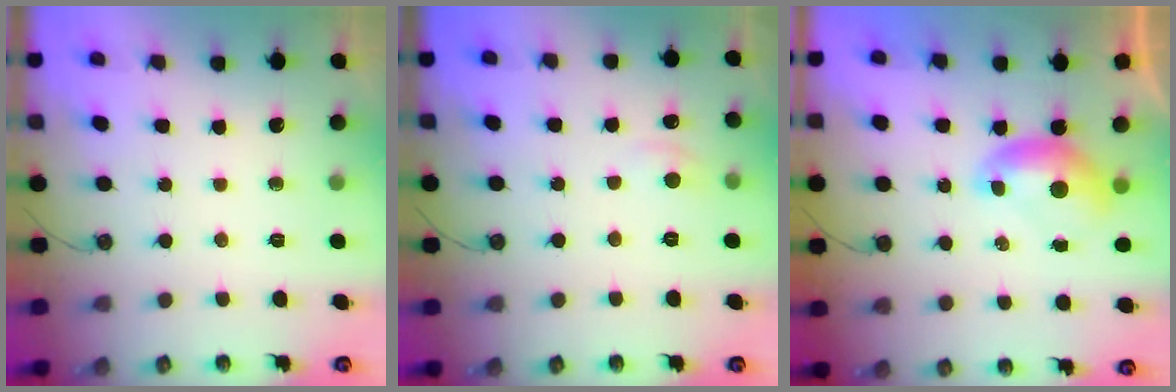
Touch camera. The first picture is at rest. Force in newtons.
{"total": 0.6, "press": 0.3, "slide": 0.6}
{"total": 0.0}